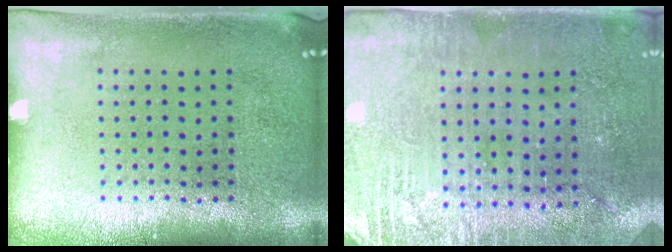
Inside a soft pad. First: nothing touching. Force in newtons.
{"total": 2.8, "press": 2.7, "slide": 0.6}